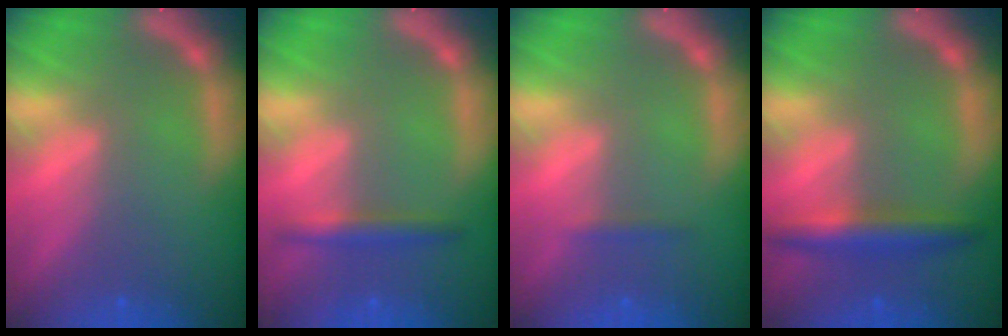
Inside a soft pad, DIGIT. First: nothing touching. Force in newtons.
{"total": 2.4}
{"total": 0.9}
{"total": 4.0}